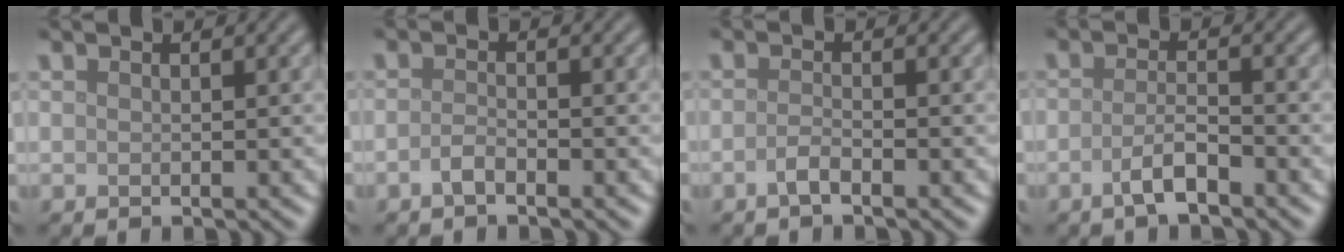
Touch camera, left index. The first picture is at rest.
{"total": 1.3, "force": [-0.9, 0.4, 0.9], "torque": [-0.021, 0.003, -0.020]}
{"total": 1.4, "force": [-0.9, 0.4, 1.1], "torque": [-0.022, 0.003, -0.020]}
{"total": 2.6, "force": [-1.5, 0.7, 2.0], "torque": [-0.040, 0.005, -0.033]}